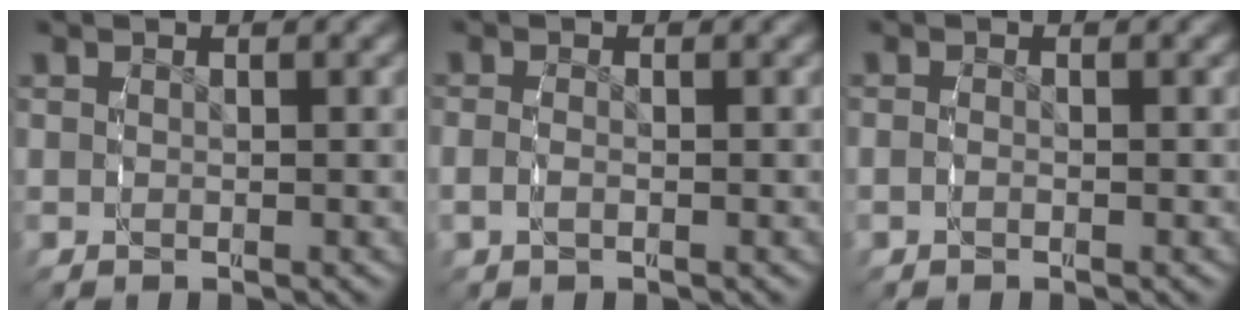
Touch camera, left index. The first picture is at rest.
{"total": 1.2, "force": [-0.6, 0.4, 1.0], "torque": [-0.031, -0.009, -0.006]}
{"total": 0.8, "force": [-0.6, 0.2, 0.5], "torque": [-0.018, -0.004, -0.010]}